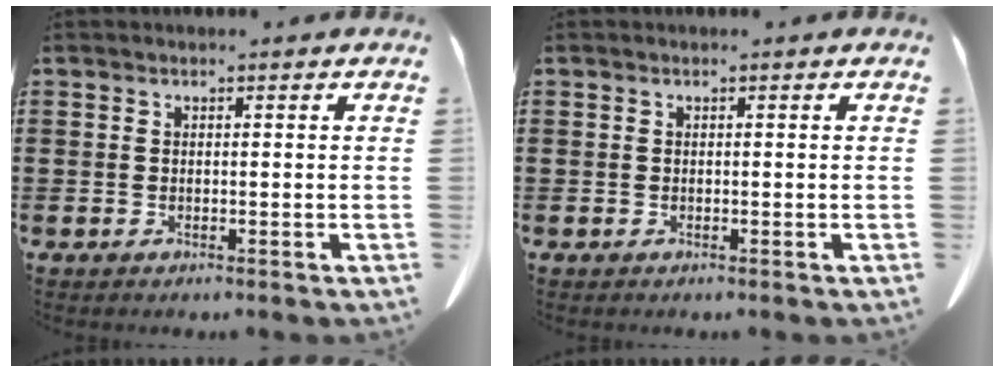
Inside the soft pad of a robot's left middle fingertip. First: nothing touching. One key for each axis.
{"total": 0.0}